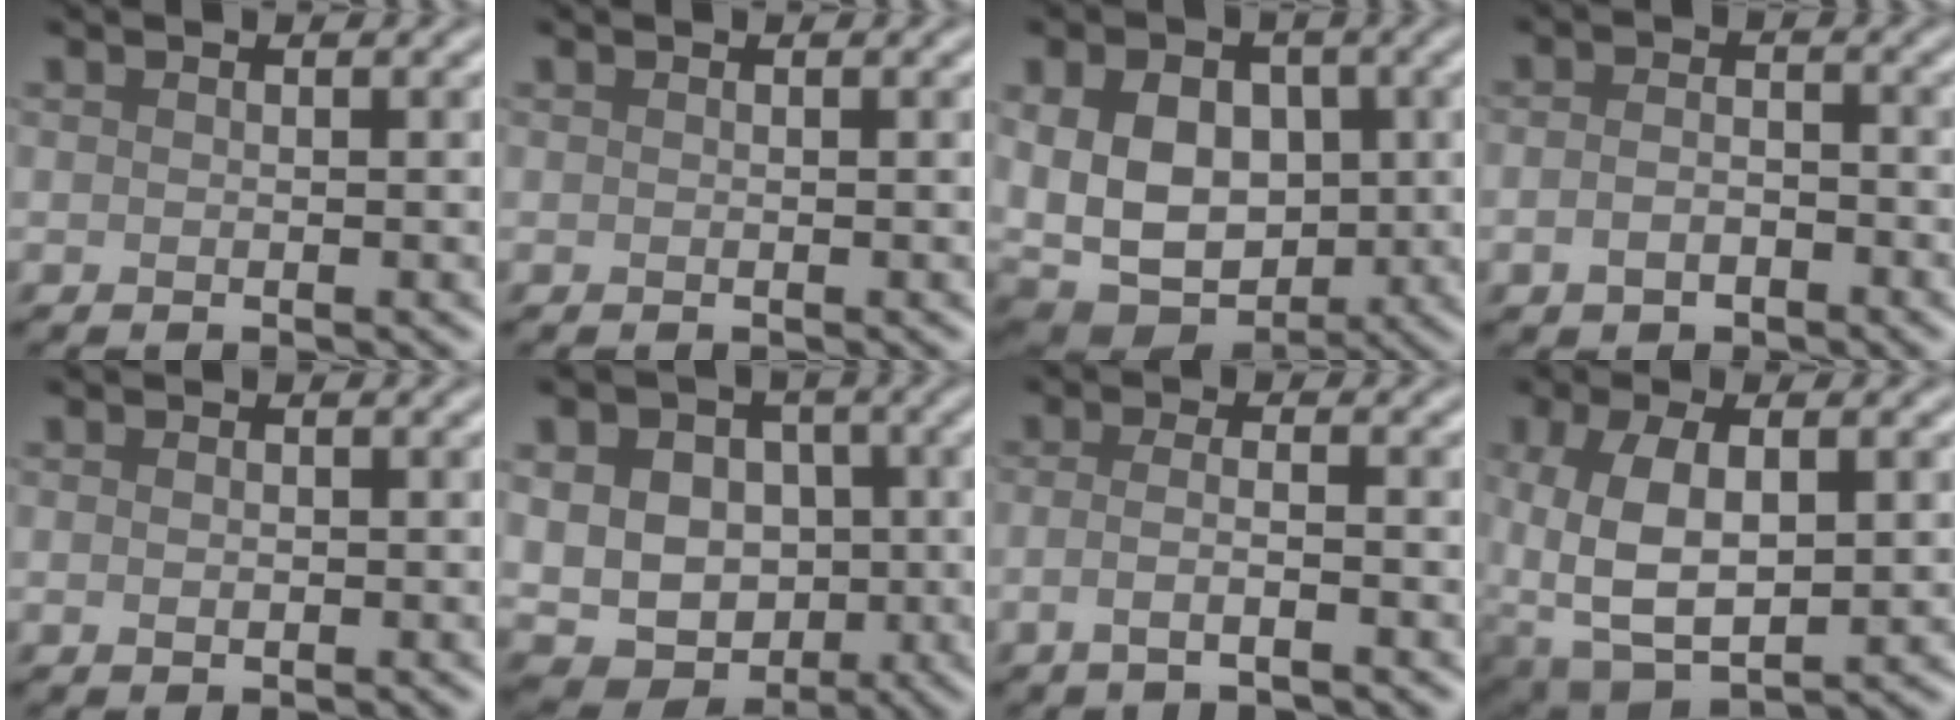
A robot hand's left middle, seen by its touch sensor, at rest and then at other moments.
{"total": 0.0}
{"total": 9.8, "force": [0.5, 7.2, 6.6], "torque": [-0.135, -0.005, 0.013]}
{"total": 2.3, "force": [-1.1, 1.4, 1.4], "torque": [-0.027, 0.001, -0.024]}
{"total": 0.7, "force": [0.0, 0.5, 0.5], "torque": [-0.009, 0.000, 0.001]}
{"total": 13.4, "force": [2.0, 11.2, 7.1], "torque": [-0.118, 0.025, 0.024]}
{"total": 2.6, "force": [-1.0, 0.9, 2.3], "torque": [-0.036, -0.004, -0.027]}
{"total": 8.0, "force": [0.1, 4.6, 6.5], "torque": [-0.139, -0.009, 0.010]}